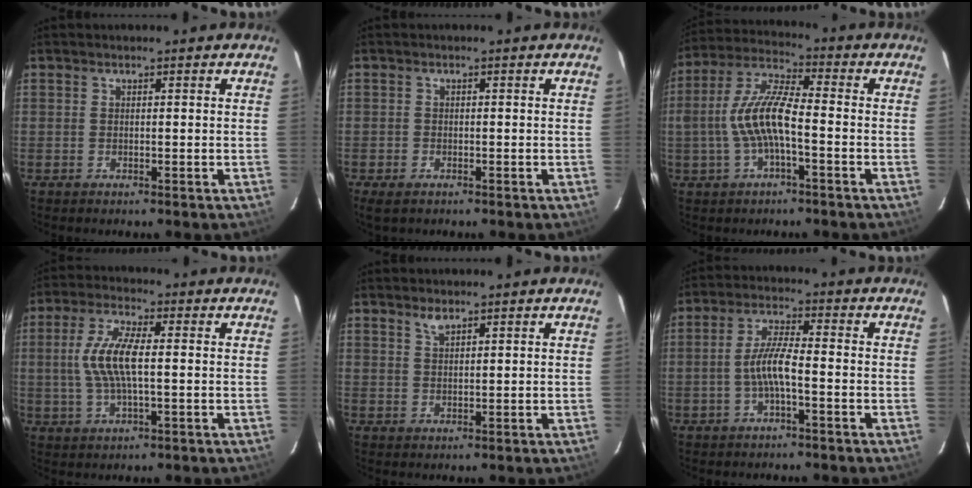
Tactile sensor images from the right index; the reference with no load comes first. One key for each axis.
{"total": 2.5, "fx": -1.6, "fy": 1.4, "fz": 1.2, "tx": -0.024, "ty": -0.007, "tz": -0.029}
{"total": 10.7, "fx": -2.2, "fy": 2.9, "fz": 10.1, "tx": -0.214, "ty": 0.011, "tz": -0.040}
{"total": 8.9, "fx": 0.2, "fy": 2.7, "fz": 8.5, "tx": -0.173, "ty": 0.007, "tz": 0.005}
{"total": 1.9, "fx": 1.5, "fy": 0.6, "fz": 1.0, "tx": -0.017, "ty": 0.002, "tz": 0.028}
{"total": 5.6, "fx": -1.9, "fy": 0.7, "fz": 5.2, "tx": -0.110, "ty": 0.009, "tz": -0.036}